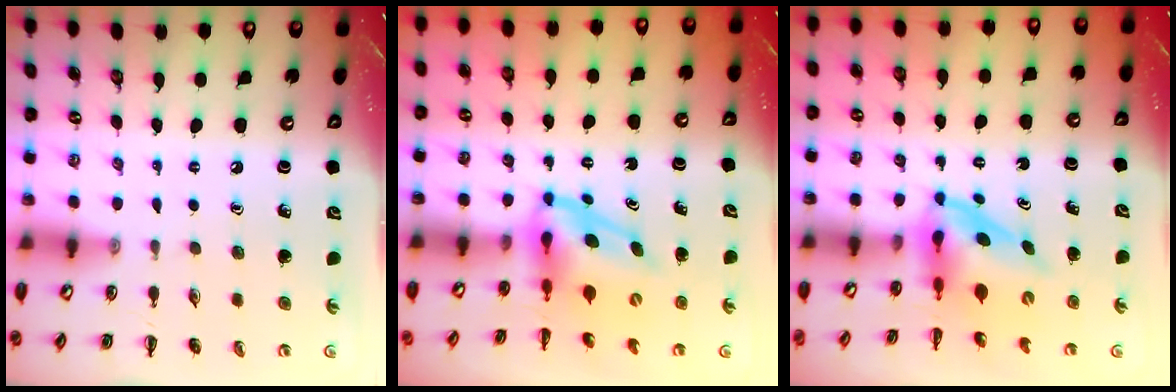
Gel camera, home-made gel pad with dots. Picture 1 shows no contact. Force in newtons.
{"total": 5.5, "press": 5.4, "slide": 1.3}
{"total": 3.7, "press": 3.6, "slide": 0.6}